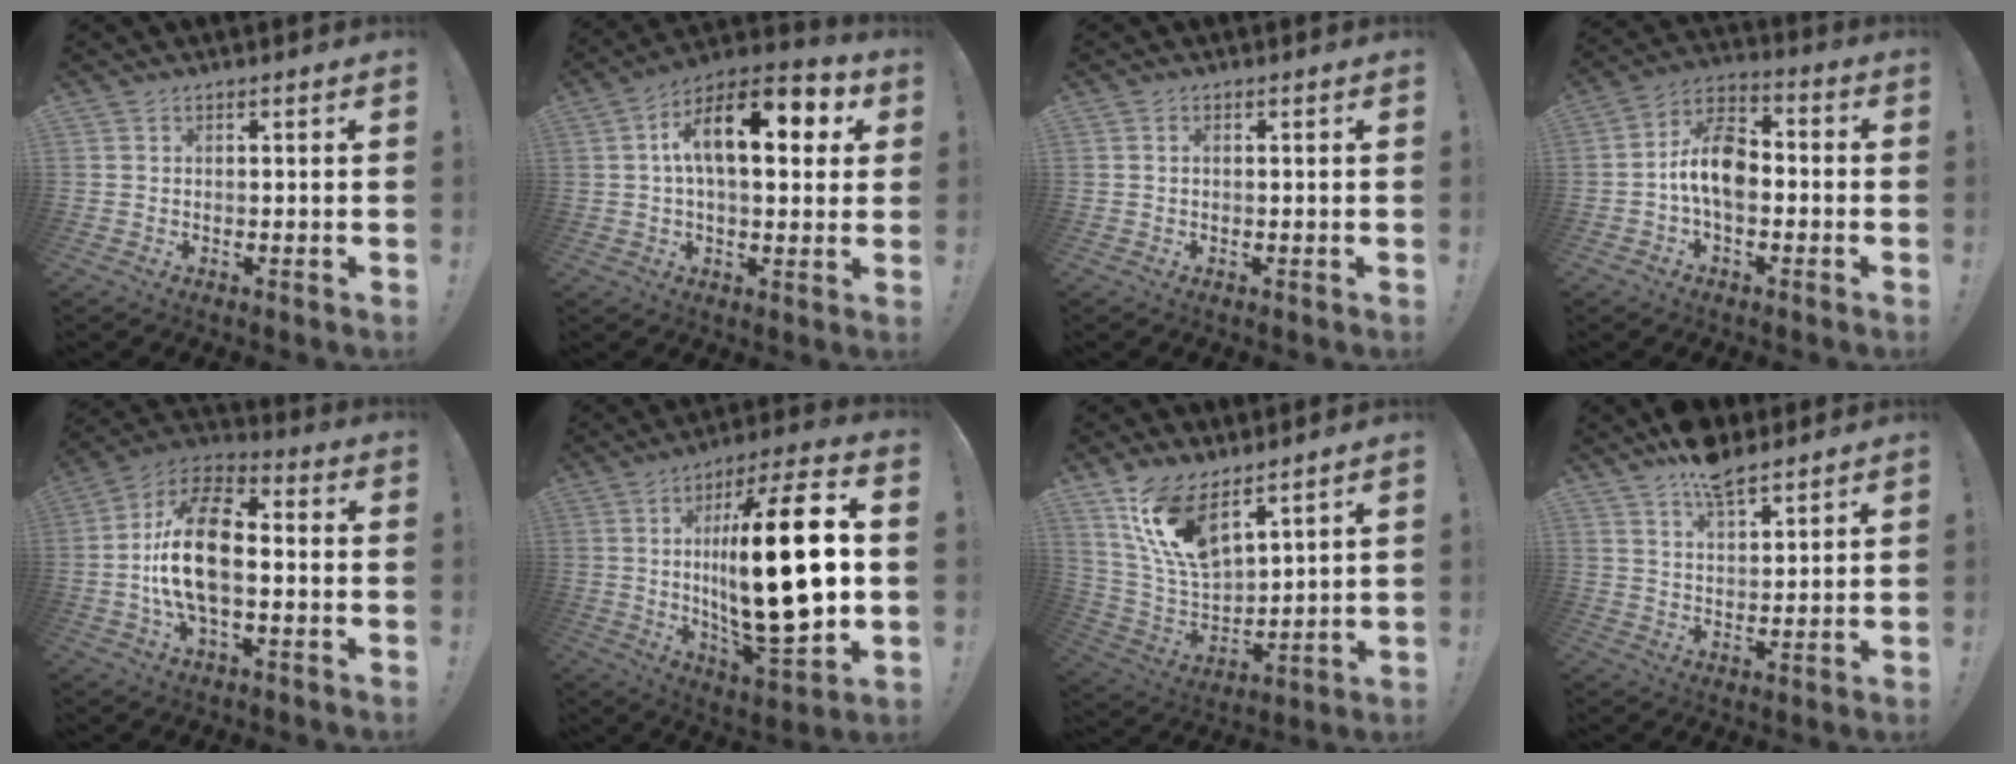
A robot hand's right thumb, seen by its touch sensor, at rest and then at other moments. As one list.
[{"total": 16.6, "force": [4.7, 7.6, 14.0], "torque": [-0.212, 0.000, 0.070]}, {"total": 0.6, "force": [-0.1, 0.3, 0.5], "torque": [-0.016, 0.005, -0.001]}, {"total": 12.0, "force": [-1.8, 7.5, 9.2], "torque": [-0.177, 0.020, -0.030]}, {"total": 17.4, "force": [-1.5, 8.8, 14.9], "torque": [-0.285, 0.013, -0.025]}, {"total": 27.5, "force": [1.4, 8.5, 26.1], "torque": [-0.437, -0.013, 0.015]}, {"total": 15.3, "force": [10.4, 6.4, 9.2], "torque": [-0.187, -0.065, 0.195]}, {"total": 9.0, "force": [7.0, 3.6, 4.4], "torque": [-0.081, -0.035, 0.130]}]